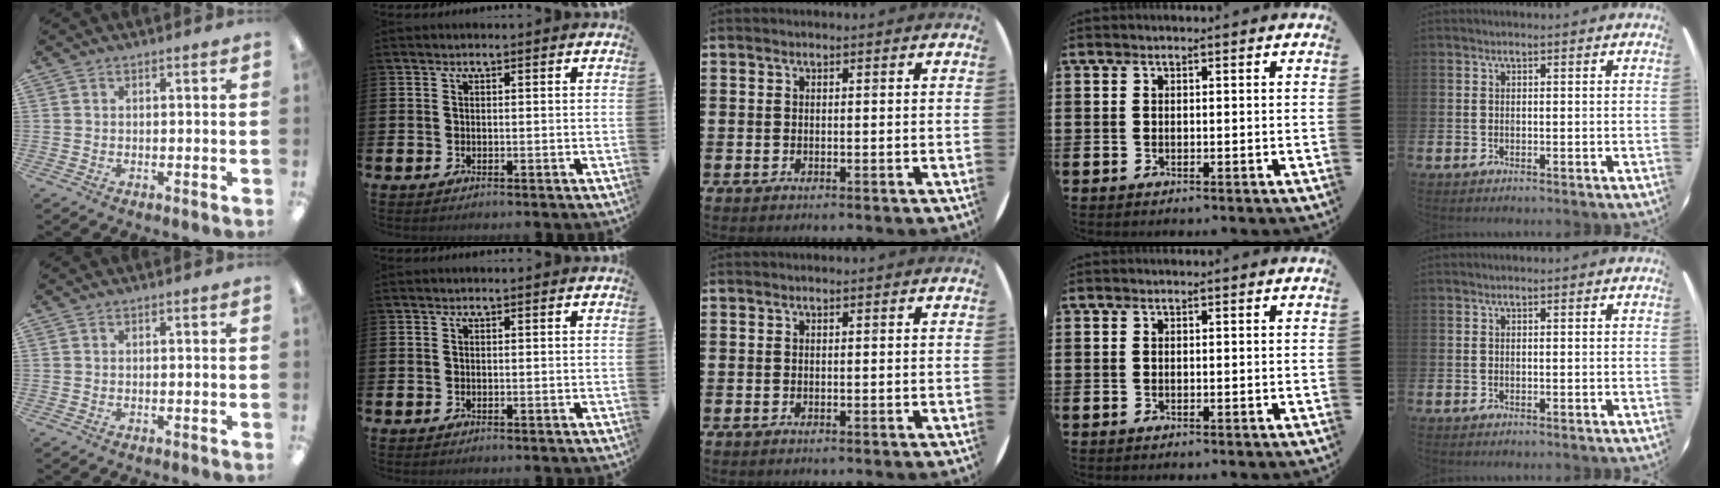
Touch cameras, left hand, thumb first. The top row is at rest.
{}